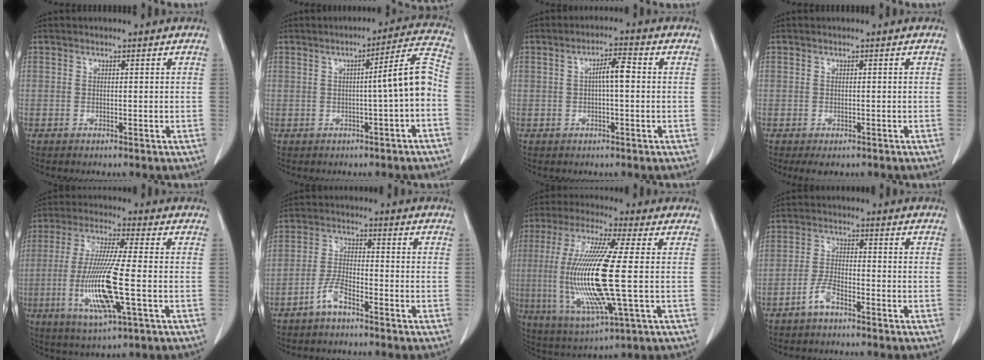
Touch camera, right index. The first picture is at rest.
{"total": 7.3, "force": [-1.0, -0.5, 7.2], "torque": [-0.095, 0.018, -0.013]}
{"total": 3.9, "force": [0.3, 0.6, 3.8], "torque": [-0.066, 0.010, 0.003]}
{"total": 2.1, "force": [-1.3, 1.3, 0.9], "torque": [-0.008, -0.001, -0.008]}
{"total": 13.2, "force": [-3.1, 0.8, 12.8], "torque": [-0.266, -0.018, -0.060]}
{"total": 4.3, "force": [-3.1, 1.0, 2.7], "torque": [-0.060, 0.007, -0.062]}
{"total": 17.7, "force": [-1.0, 1.5, 17.6], "torque": [-0.377, -0.012, -0.020]}
{"total": 3.8, "force": [-2.7, 1.1, 2.4], "torque": [-0.051, 0.006, -0.053]}